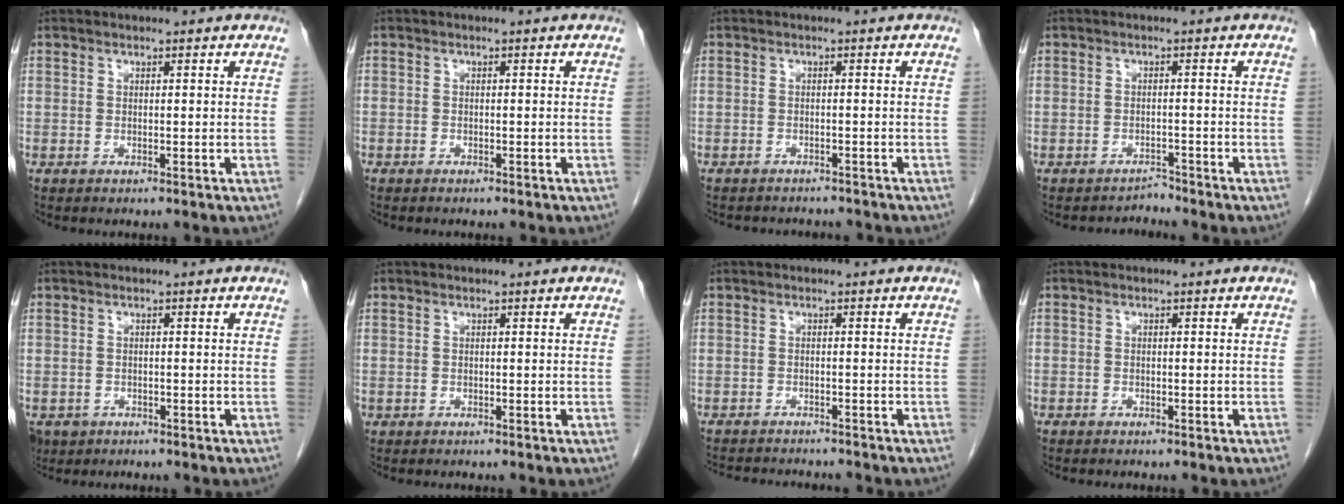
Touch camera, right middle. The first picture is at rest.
{"total": 0.7, "force": [-0.5, 0.4, 0.1], "torque": [-0.009, 0.002, -0.011]}
{"total": 6.3, "force": [-5.9, 2.0, 1.3], "torque": [-0.019, 0.000, -0.071]}
{"total": 1.9, "force": [-1.6, 0.1, -0.9], "torque": [0.018, -0.006, -0.024]}
{"total": 4.2, "force": [-2.4, 3.3, 1.1], "torque": [-0.021, 0.001, -0.036]}
{"total": 0.0}
{"total": 8.1, "force": [-7.7, 1.6, 2.2], "torque": [-0.037, -0.002, -0.105]}
{"total": 0.9, "force": [-0.7, 0.5, 0.2], "torque": [-0.010, 0.001, -0.013]}